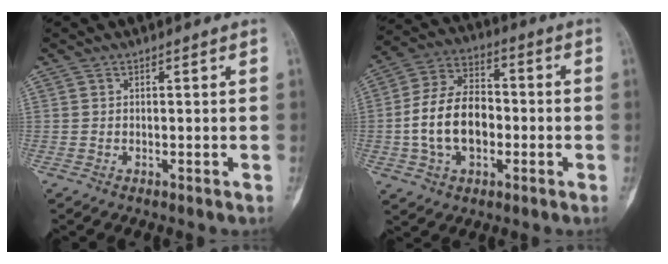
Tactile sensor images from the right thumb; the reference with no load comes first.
{"total": 14.3, "force": [-2.1, 9.5, 10.6], "torque": [-0.183, 0.033, -0.039]}